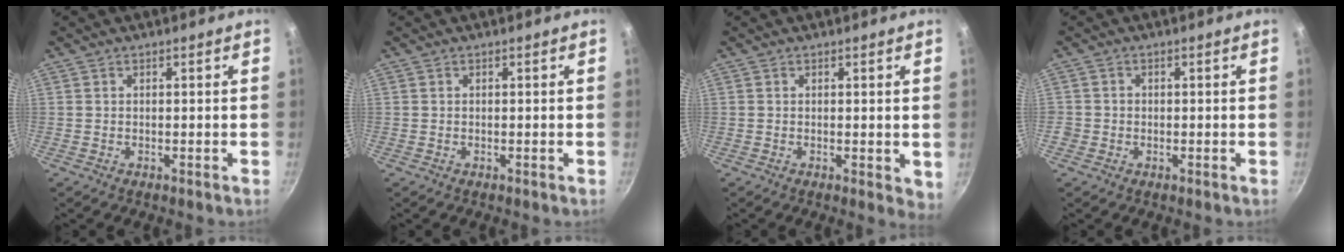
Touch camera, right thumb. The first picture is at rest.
{"total": 0.0}
{"total": 2.7, "force": [0.2, 1.1, 2.5], "torque": [-0.026, -0.009, 0.002]}
{"total": 1.7, "force": [-0.6, 1.6, 0.4], "torque": [-0.002, 0.005, -0.011]}